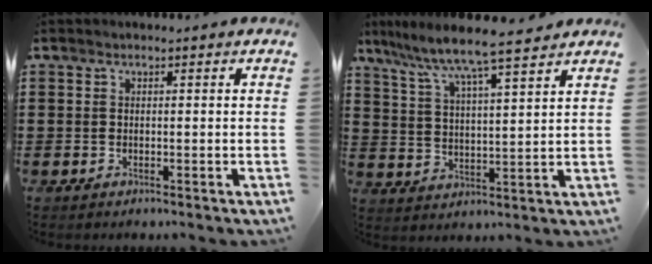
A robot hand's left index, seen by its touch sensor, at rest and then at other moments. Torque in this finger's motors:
{"motor_torque": [2.14, 0.00, 0.43, 0.21]}